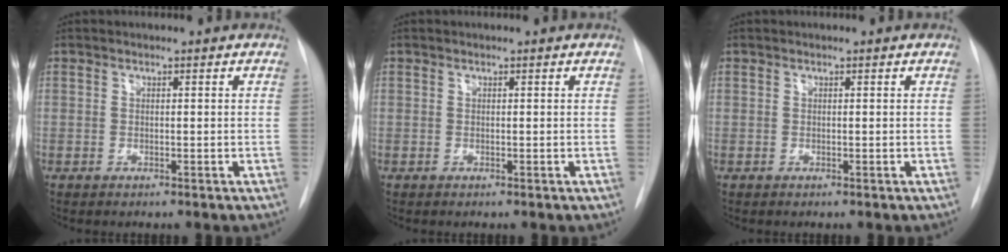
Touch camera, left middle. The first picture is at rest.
{"total": 0.0}
{"total": 0.0}